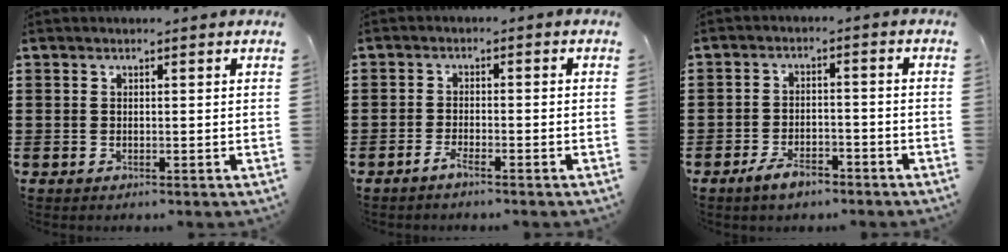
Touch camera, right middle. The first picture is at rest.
{"total": 1.9, "force": [-1.5, 0.0, 1.2], "torque": [-0.030, -0.005, -0.029]}
{"total": 3.5, "force": [-2.7, 1.2, 1.7], "torque": [-0.037, 0.001, -0.052]}